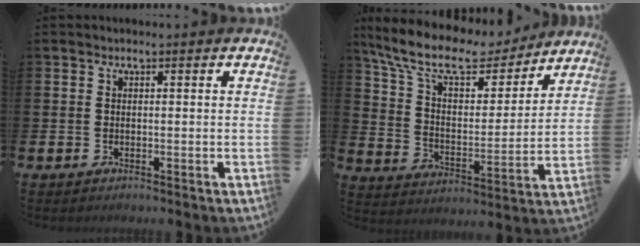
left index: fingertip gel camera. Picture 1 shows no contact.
{"total": 11.7, "force": [10.0, 3.6, 4.9], "torque": [-0.131, -0.057, 0.172]}